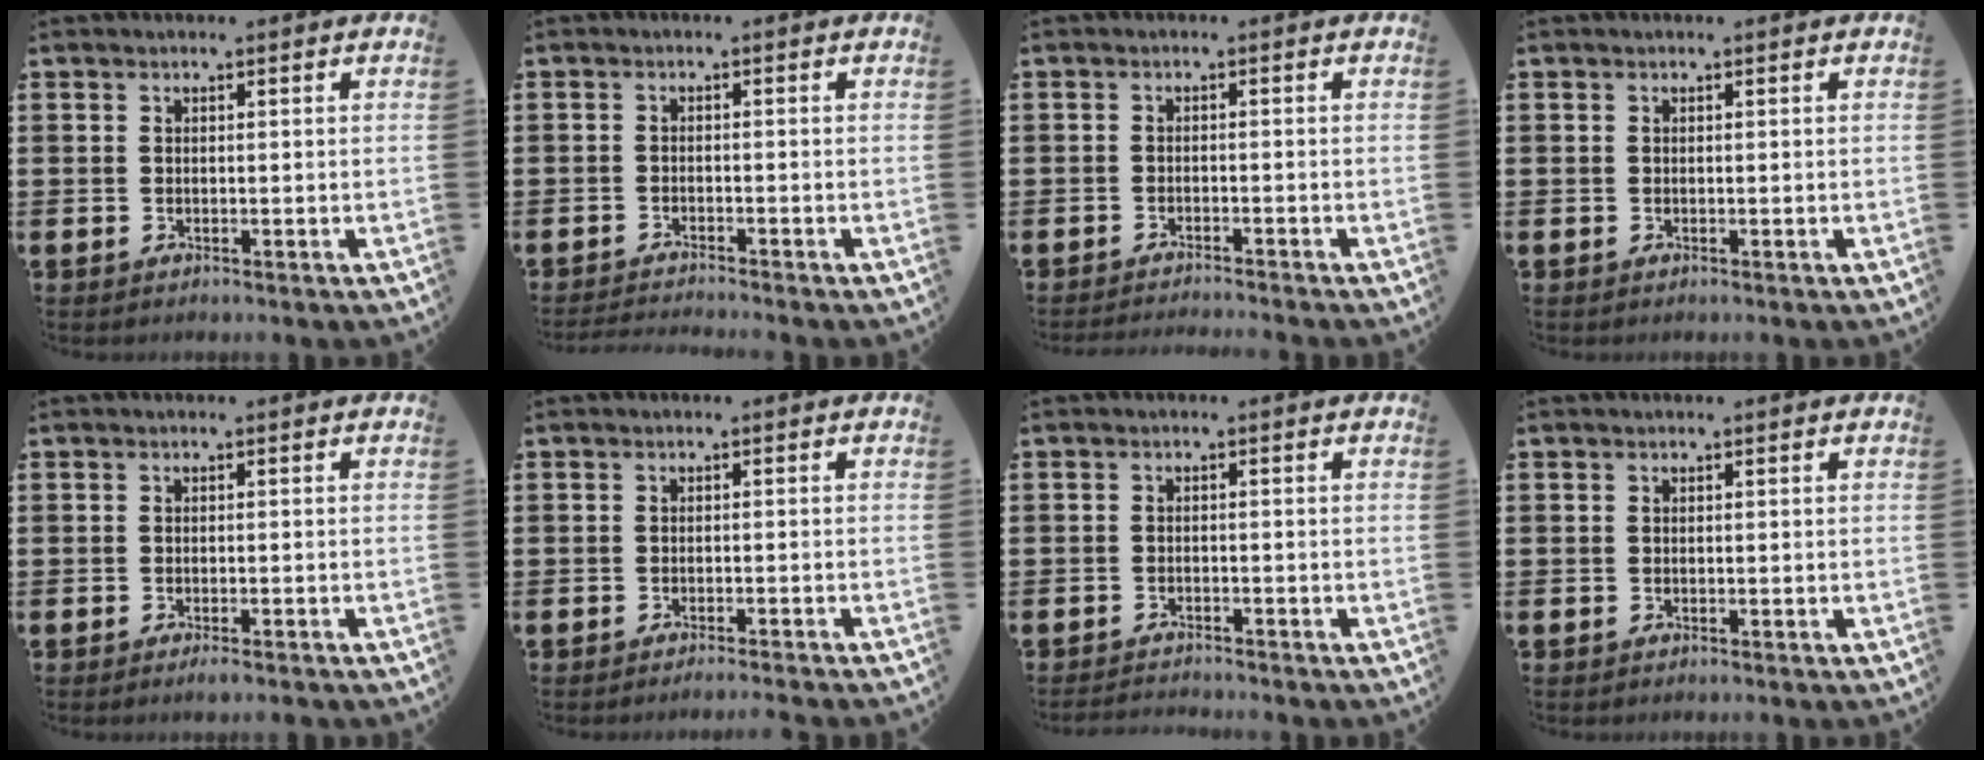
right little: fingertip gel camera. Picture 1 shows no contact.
{"total": 1.3, "force": [-1.3, -0.2, 0.2], "torque": [-0.003, 0.001, -0.025]}
{"total": 1.2, "force": [-1.2, -0.3, 0.1], "torque": [0.000, 0.001, -0.024]}
{"total": 0.0}
{"total": 0.9, "force": [-0.7, 0.0, 0.6], "torque": [-0.011, -0.003, -0.014]}
{"total": 1.0, "force": [-0.9, -0.3, 0.2], "torque": [-0.002, 0.000, -0.019]}
{"total": 1.3, "force": [-1.3, -0.1, -0.1], "torque": [-0.002, 0.002, -0.026]}
{"total": 0.0}